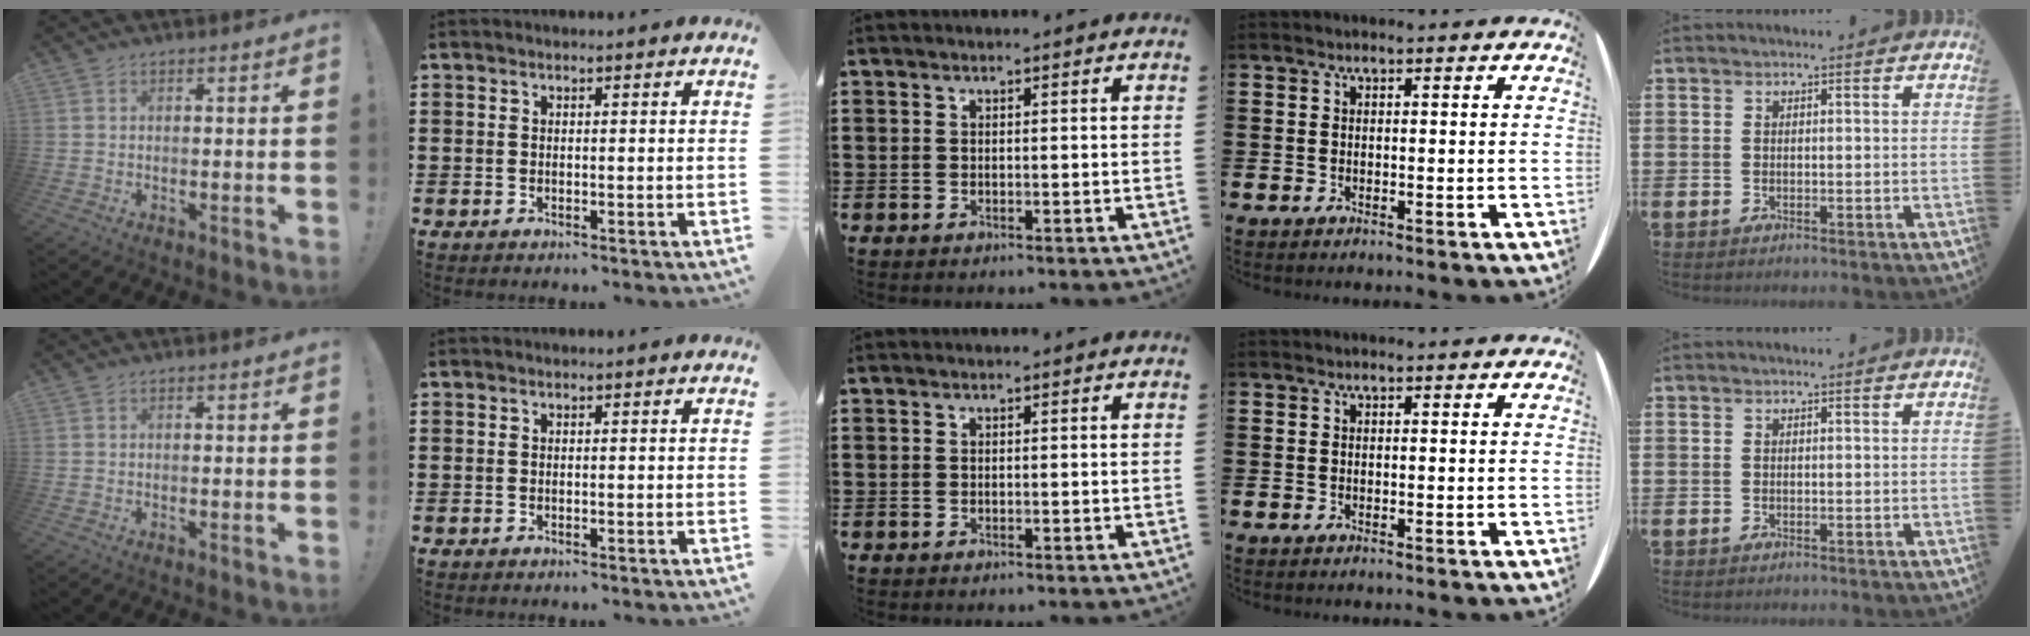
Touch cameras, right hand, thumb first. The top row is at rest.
{}